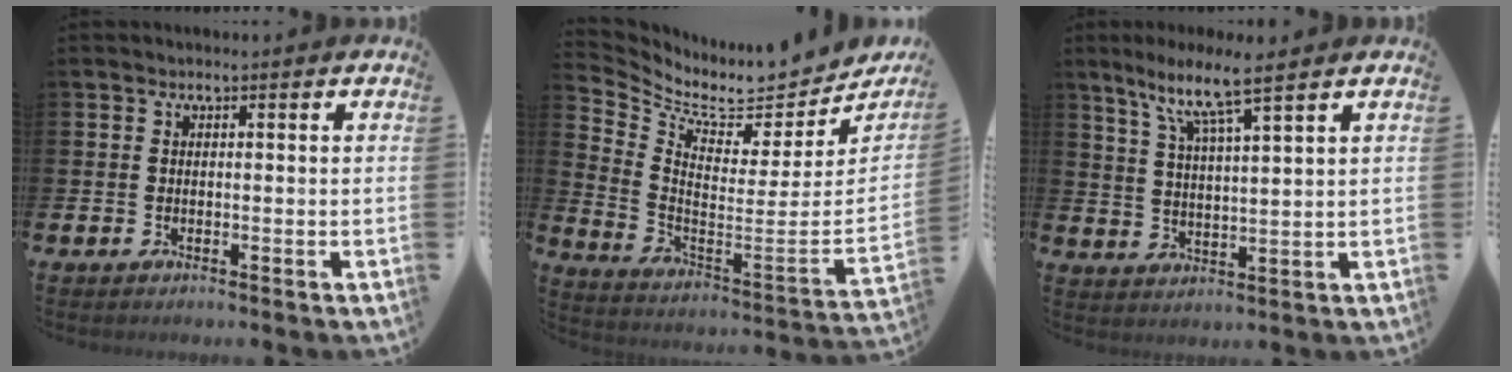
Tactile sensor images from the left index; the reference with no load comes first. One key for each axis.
{"total": 6.3, "fx": 5.9, "fy": 1.8, "fz": 1.3, "tx": -0.051, "ty": -0.076, "tz": 0.093}
{"total": 7.7, "fx": 6.1, "fy": 0.0, "fz": 4.6, "tx": -0.102, "ty": -0.027, "tz": 0.102}